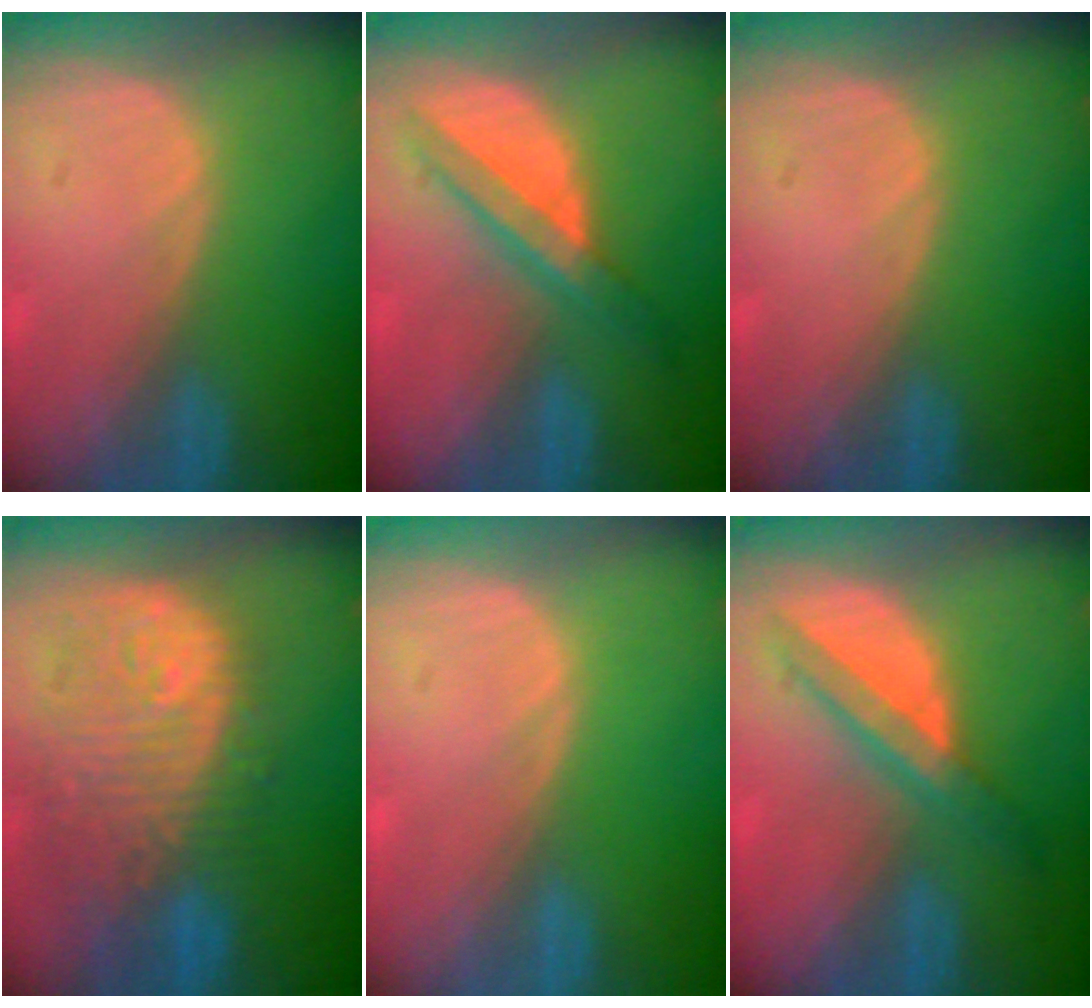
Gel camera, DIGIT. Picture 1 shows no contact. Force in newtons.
{"total": 5.7, "press": 5.6, "slide": 1.3}
{"total": 0.0}
{"total": 12.0, "press": 10.7, "slide": 5.4}
{"total": 0.0}
{"total": 5.7, "press": 5.5, "slide": 1.3}